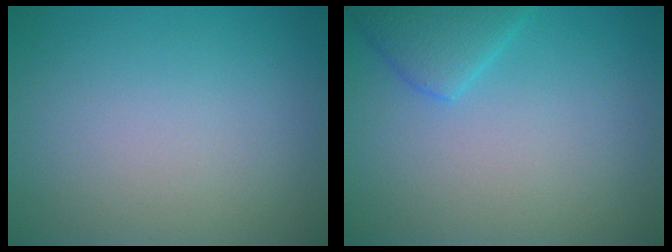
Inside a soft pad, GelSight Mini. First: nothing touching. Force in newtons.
{"total": 2.8, "press": 2.8, "slide": 0.3}